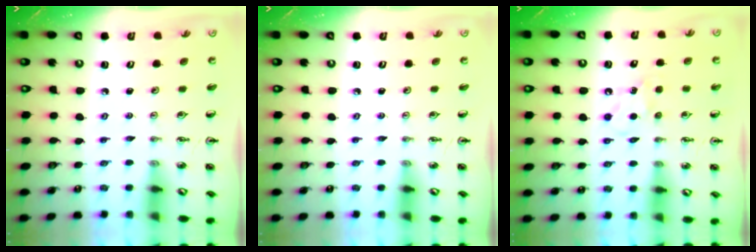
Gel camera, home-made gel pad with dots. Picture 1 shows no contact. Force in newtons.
{"total": 0.0}
{"total": 5.0, "press": 4.9, "slide": 0.9}